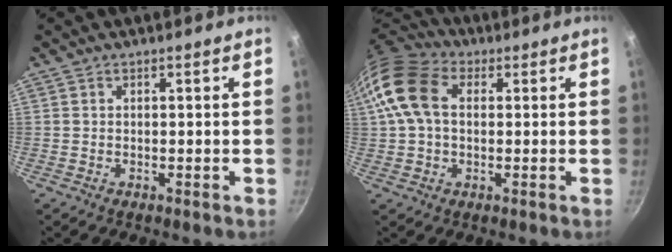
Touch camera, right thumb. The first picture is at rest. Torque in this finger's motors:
{"motor_torque": [-0.58, 1.39, 1.47, -0.02, 0.45]}